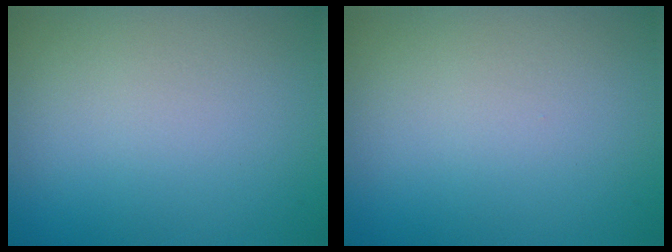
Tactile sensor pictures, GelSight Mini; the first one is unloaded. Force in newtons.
{"total": 0.0}